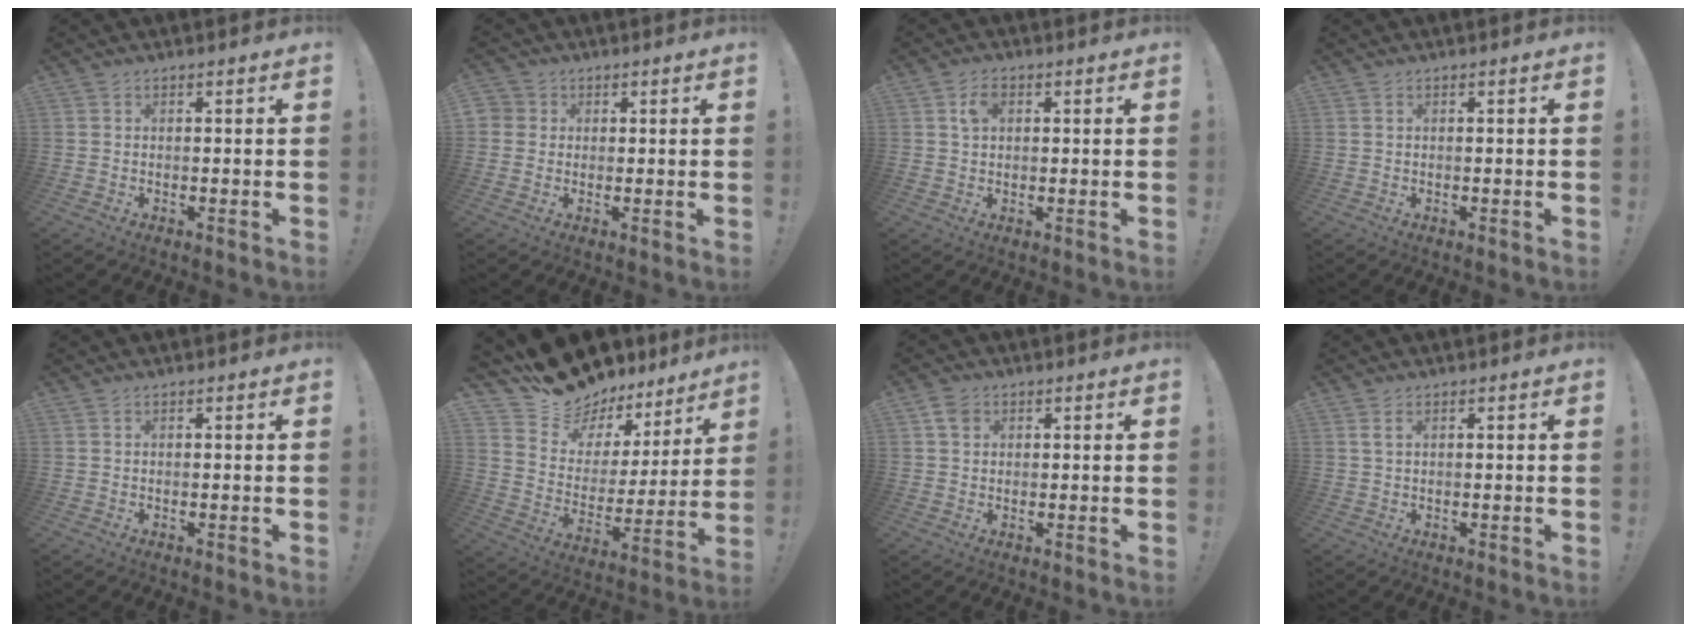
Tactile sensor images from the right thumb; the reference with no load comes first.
{"total": 3.0, "force": [0.4, 2.9, 0.8], "torque": [-0.013, 0.003, 0.009]}
{"total": 3.8, "force": [1.3, 2.6, 2.5], "torque": [-0.043, 0.004, 0.023]}
{"total": 0.0}
{"total": 0.0}
{"total": 14.8, "force": [13.6, 5.6, 2.2], "torque": [-0.061, -0.118, 0.249]}
{"total": 3.6, "force": [1.6, 2.9, 1.4], "torque": [-0.020, -0.001, 0.030]}
{"total": 1.9, "force": [0.9, 0.7, 1.6], "torque": [-0.031, 0.003, 0.015]}